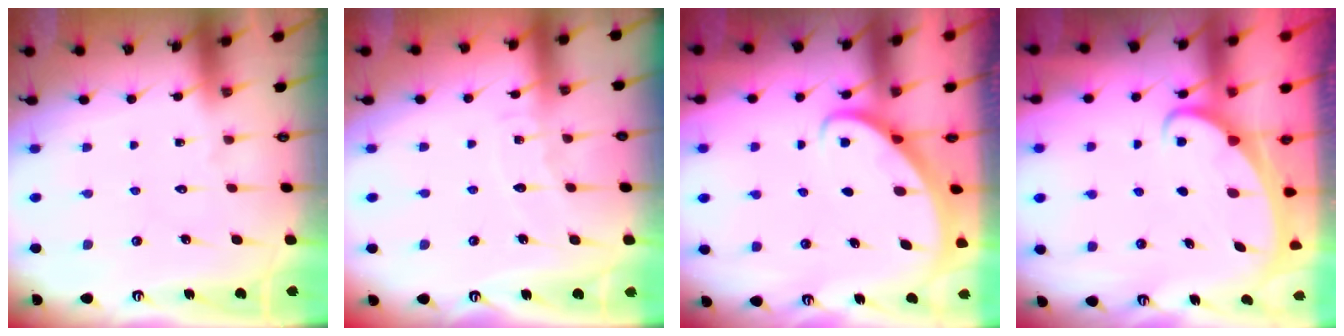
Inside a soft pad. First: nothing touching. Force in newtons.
{"total": 4.3, "press": 4.3, "slide": 0.4}
{"total": 2.7, "press": 2.7, "slide": 0.2}
{"total": 1.9, "press": 1.9, "slide": 0.3}